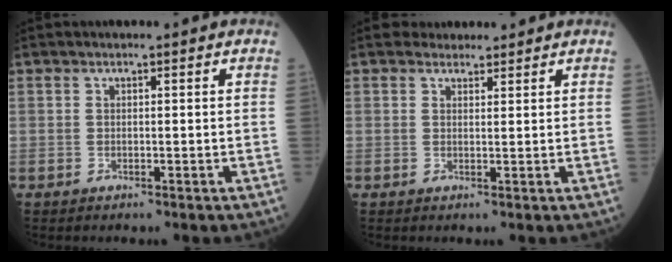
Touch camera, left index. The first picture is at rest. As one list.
[{"total": 2.4, "force": [2.1, 1.1, -0.1], "torque": [0.006, 0.010, 0.030]}]